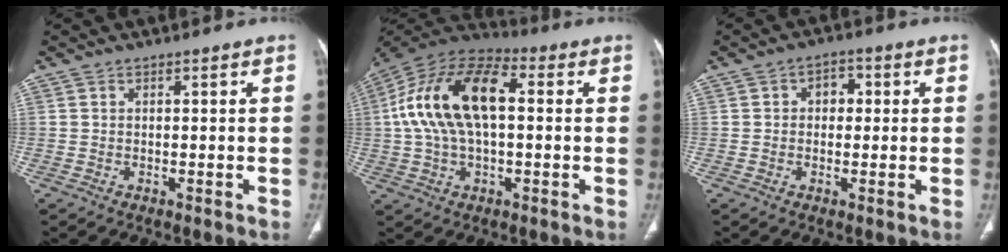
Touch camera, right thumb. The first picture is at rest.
{"total": 19.2, "force": [2.2, 10.2, 16.0], "torque": [-0.306, 0.036, 0.032]}
{"total": 3.8, "force": [0.5, 2.9, 2.5], "torque": [-0.015, 0.009, 0.001]}